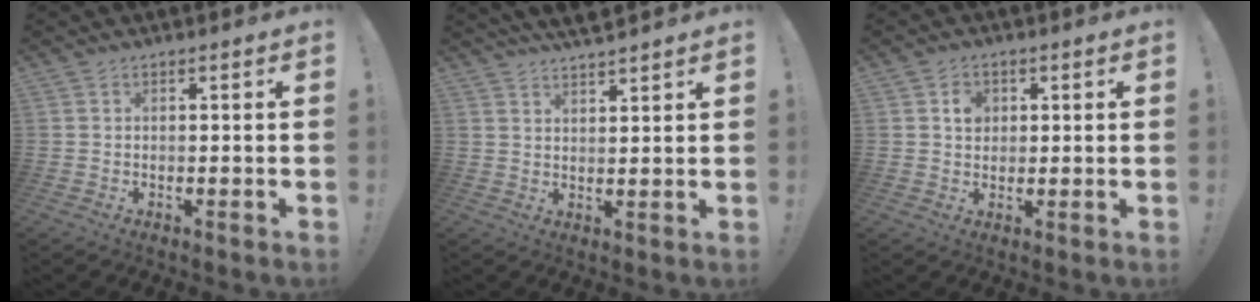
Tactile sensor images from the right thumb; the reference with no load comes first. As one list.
[{"total": 4.7, "force": [4.3, 0.6, 1.8], "torque": [-0.035, -0.024, 0.080]}, {"total": 4.2, "force": [1.3, 3.5, 1.9], "torque": [-0.013, -0.003, 0.018]}]